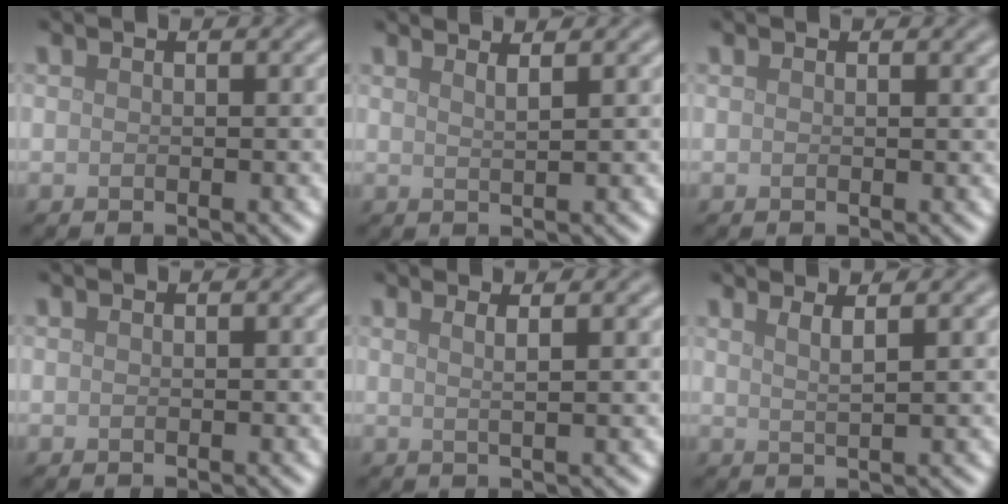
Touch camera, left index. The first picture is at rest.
{"total": 2.6, "force": [1.8, 0.8, 1.6], "torque": [0.001, 0.012, 0.001]}
{"total": 0.7, "force": [0.5, 0.2, 0.4], "torque": [-0.002, 0.002, 0.008]}
{"total": 0.0}
{"total": 3.4, "force": [1.8, 1.2, 2.7], "torque": [-0.020, 0.013, -0.006]}
{"total": 2.6, "force": [1.6, 0.7, 1.9], "torque": [-0.021, 0.012, 0.012]}